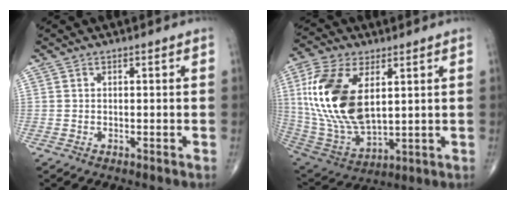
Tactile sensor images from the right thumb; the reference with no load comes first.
{"total": 20.1, "force": [4.7, 10.8, 16.3], "torque": [-0.333, -0.024, 0.096]}